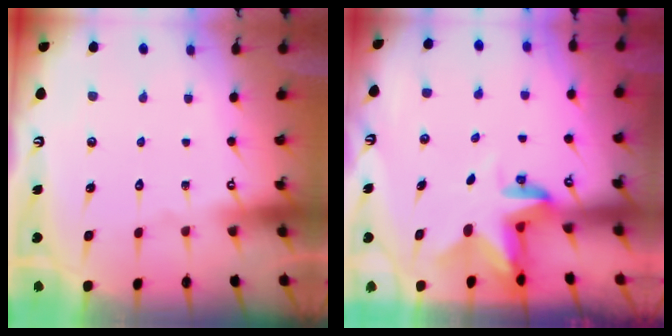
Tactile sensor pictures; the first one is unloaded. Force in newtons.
{"total": 3.1, "press": 3.0, "slide": 0.5}